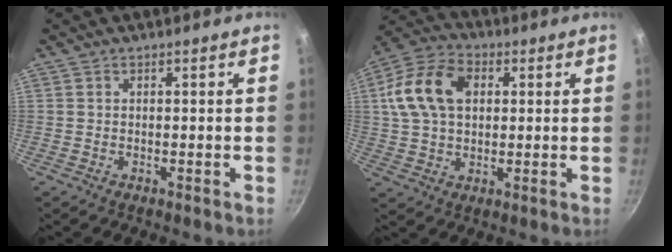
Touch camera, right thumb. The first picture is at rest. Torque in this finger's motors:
{"motor_torque": [-0.52, 1.40, 0.46, -0.37, 0.12]}